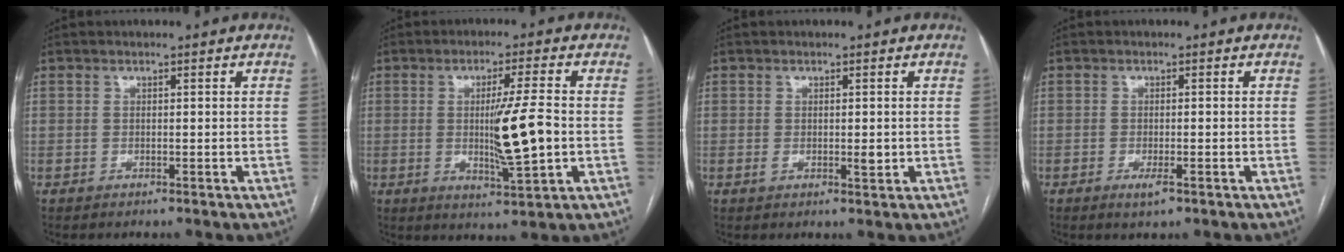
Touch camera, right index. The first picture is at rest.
{"total": 9.1, "force": [-0.7, -0.2, 9.1], "torque": [-0.152, -0.015, -0.012]}
{"total": 2.1, "force": [-0.3, 0.8, 2.0], "torque": [-0.031, -0.004, -0.001]}
{"total": 2.2, "force": [-1.3, 0.5, 1.7], "torque": [-0.027, -0.001, -0.019]}